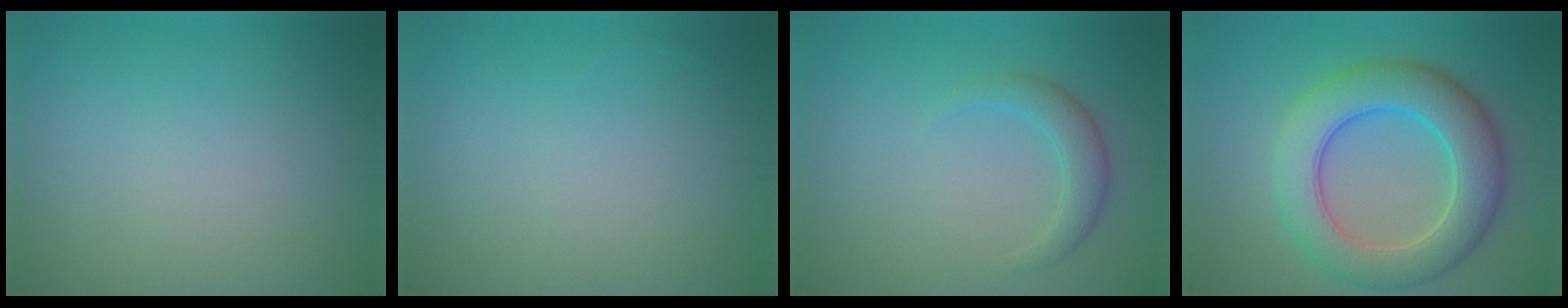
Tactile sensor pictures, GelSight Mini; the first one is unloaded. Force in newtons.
{"total": 0.0}
{"total": 2.4, "press": 2.4, "slide": 0.1}
{"total": 8.5, "press": 8.5, "slide": 0.1}